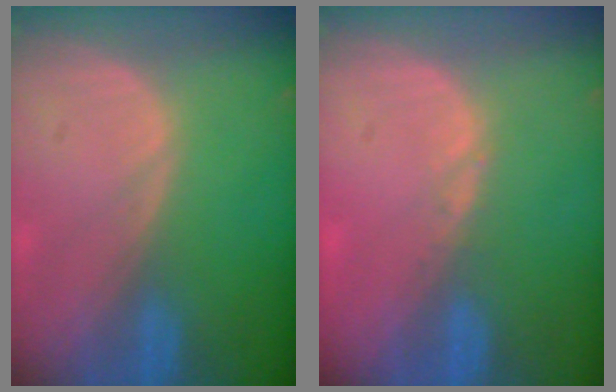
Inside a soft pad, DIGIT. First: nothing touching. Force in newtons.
{"total": 0.6, "press": 0.5, "slide": 0.3}